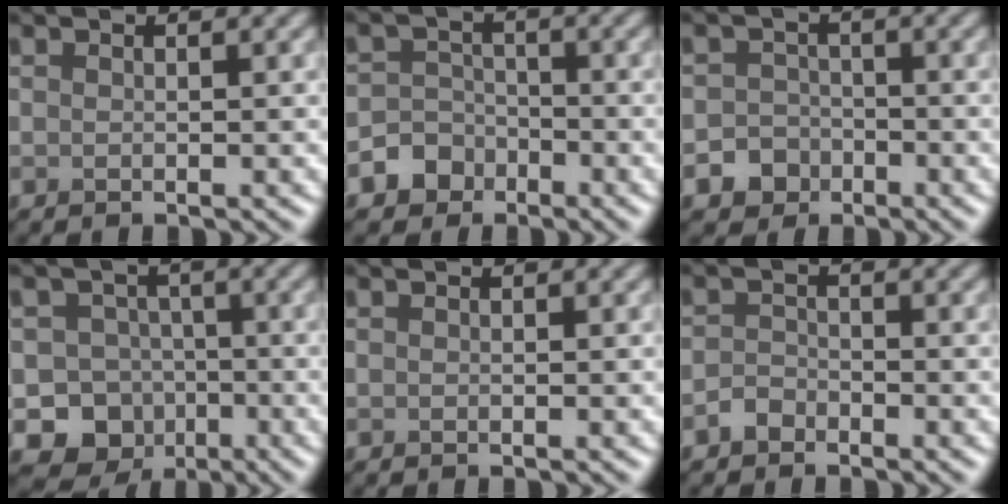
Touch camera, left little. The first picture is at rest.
{"total": 4.0, "force": [-2.4, 3.3, 0.5], "torque": [0.025, -0.004, -0.055]}
{"total": 3.2, "force": [-1.8, 2.7, 0.5], "torque": [0.021, -0.001, -0.037]}
{"total": 8.6, "force": [-3.8, 7.5, 1.8], "torque": [0.006, -0.018, -0.075]}
{"total": 0.0}
{"total": 1.4, "force": [-1.1, 0.8, 0.3], "torque": [-0.003, 0.005, -0.024]}